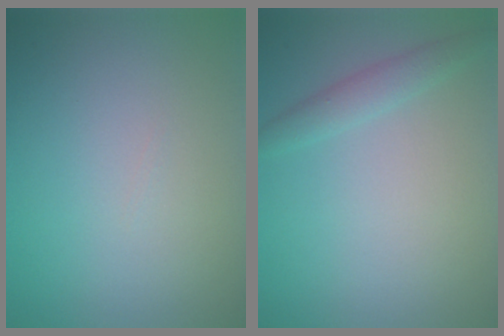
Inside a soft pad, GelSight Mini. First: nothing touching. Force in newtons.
{"total": 1.6, "press": 1.6, "slide": 0.0}